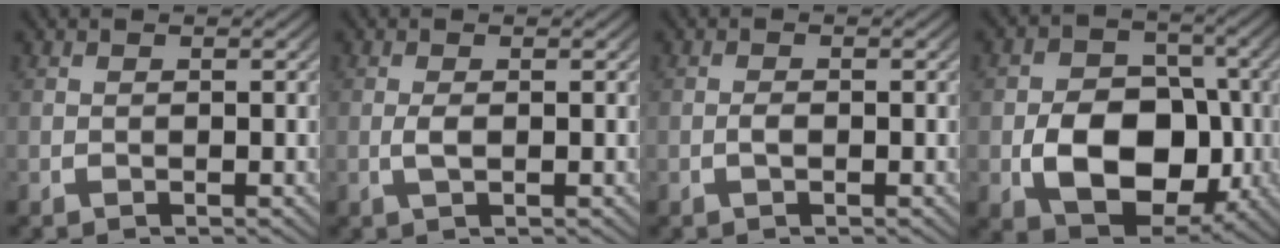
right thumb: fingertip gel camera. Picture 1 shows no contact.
{"total": 1.3, "force": [-0.1, 0.5, 1.2], "torque": [-0.035, -0.005, 0.001]}
{"total": 0.8, "force": [-0.4, 0.3, 0.6], "torque": [-0.019, -0.003, -0.005]}
{"total": 12.0, "force": [-1.3, 8.8, 8.0], "torque": [-0.166, -0.051, -0.002]}